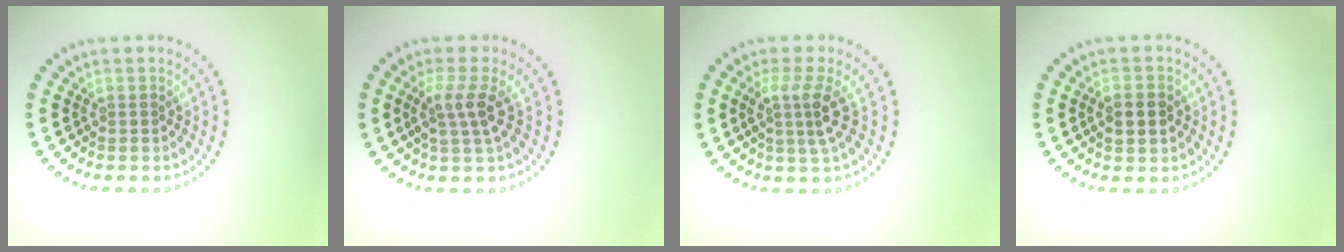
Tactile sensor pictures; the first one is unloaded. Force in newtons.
{"total": 2.8, "press": 2.1, "slide": 1.9}
{"total": 2.9, "press": 2.1, "slide": 2.0}
{"total": 2.4, "press": 2.4, "slide": 0.0}